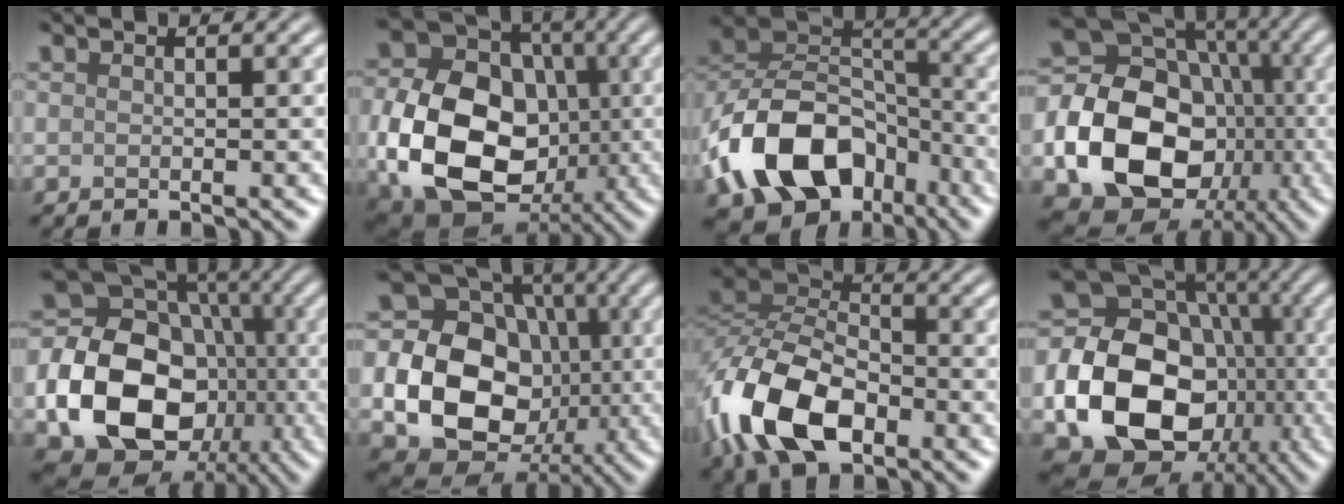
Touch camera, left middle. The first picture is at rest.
{"total": 13.4, "force": [-2.5, 10.1, 8.5], "torque": [-0.172, -0.020, -0.049]}
{"total": 12.9, "force": [-5.8, 8.9, 7.5], "torque": [-0.157, 0.005, -0.113]}
{"total": 18.2, "force": [-3.6, 14.8, 10.0], "torque": [-0.202, -0.033, -0.074]}
{"total": 17.5, "force": [-3.6, 14.1, 9.7], "torque": [-0.194, -0.031, -0.072]}
{"total": 16.8, "force": [-1.7, 14.1, 9.0], "torque": [-0.173, -0.007, -0.040]}
{"total": 10.8, "force": [-4.8, 6.1, 7.6], "torque": [-0.171, 0.002, -0.104]}
{"total": 18.5, "force": [-3.8, 15.0, 10.2], "torque": [-0.192, -0.034, -0.075]}